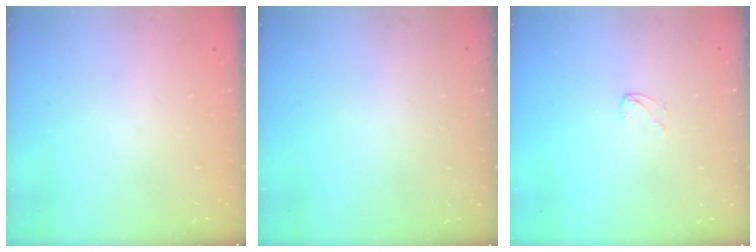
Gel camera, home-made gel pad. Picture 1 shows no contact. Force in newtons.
{"total": 0.0}
{"total": 2.9, "press": 2.9, "slide": 0.2}